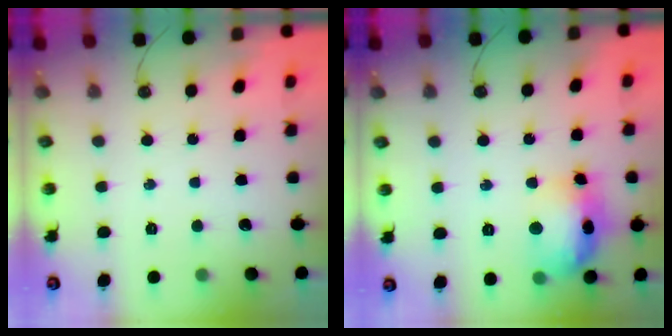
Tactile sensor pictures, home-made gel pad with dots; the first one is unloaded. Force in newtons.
{"total": 15.8, "press": 15.7, "slide": 1.2}